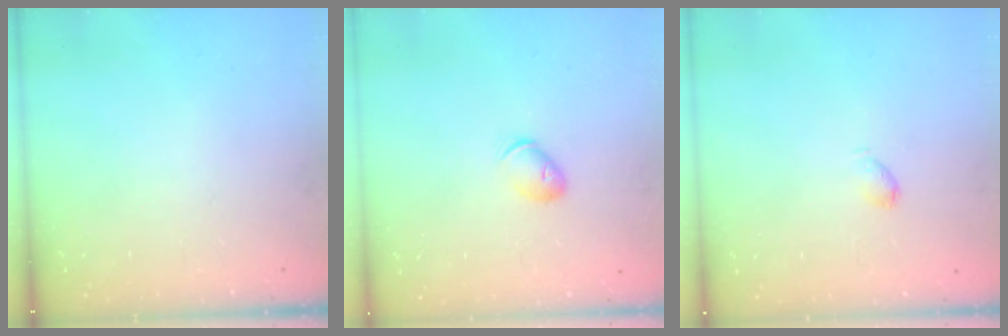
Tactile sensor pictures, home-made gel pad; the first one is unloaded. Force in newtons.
{"total": 7.0, "press": 6.9, "slide": 1.1}
{"total": 2.8, "press": 2.8, "slide": 0.5}